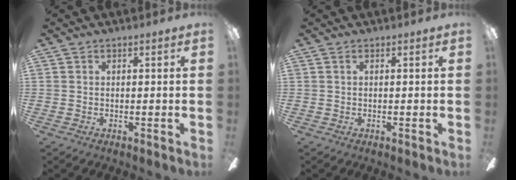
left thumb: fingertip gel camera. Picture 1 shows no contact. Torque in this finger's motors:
{"motor_torque": [0.00, 0.00, 0.04, -0.04, 0.00]}